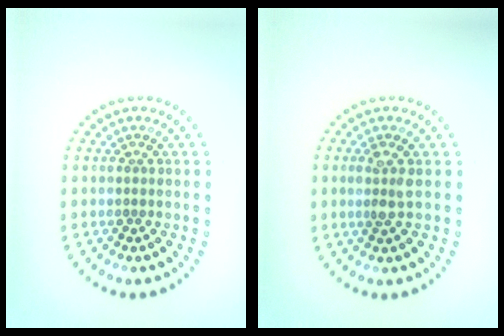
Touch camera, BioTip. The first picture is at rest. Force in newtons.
{"total": 1.7, "press": 1.6, "slide": 0.6}